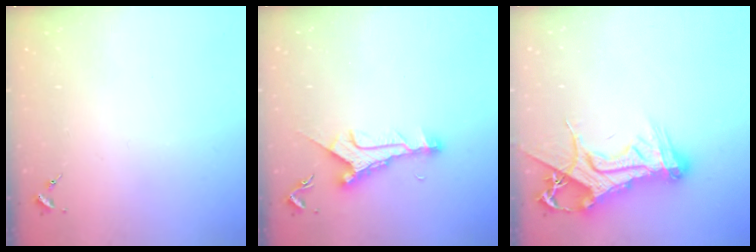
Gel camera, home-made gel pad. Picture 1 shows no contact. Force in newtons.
{"total": 9.9, "press": 9.9, "slide": 0.5}
{"total": 16.5, "press": 16.4, "slide": 1.8}